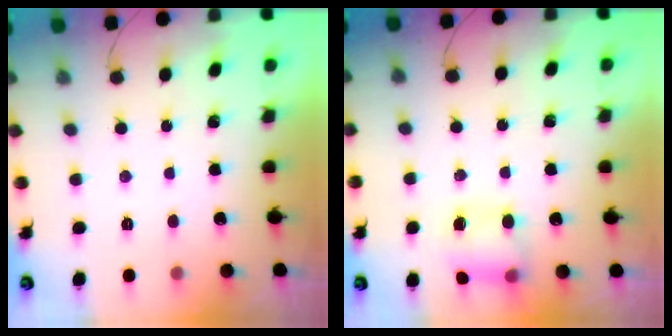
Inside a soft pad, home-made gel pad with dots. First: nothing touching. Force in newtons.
{"total": 6.8, "press": 6.8, "slide": 0.5}